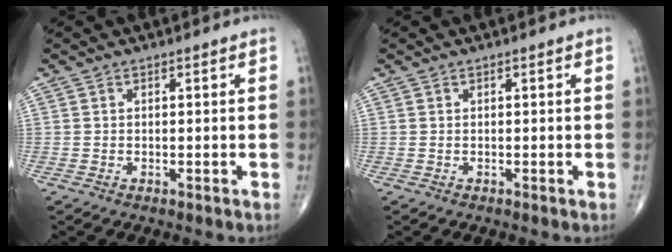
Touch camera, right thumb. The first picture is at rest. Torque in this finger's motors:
{"motor_torque": [-0.12, -0.16, 0.12, 0.07, -0.03]}